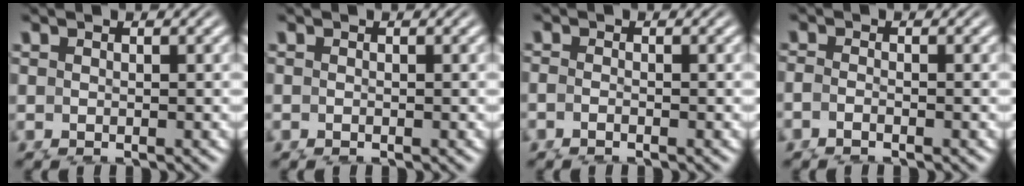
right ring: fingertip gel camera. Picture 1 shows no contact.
{"total": 0.0}
{"total": 1.1, "force": [-0.6, 0.6, 0.7], "torque": [-0.021, -0.006, -0.007]}
{"total": 1.7, "force": [-0.9, 1.1, 0.9], "torque": [-0.031, -0.010, -0.010]}